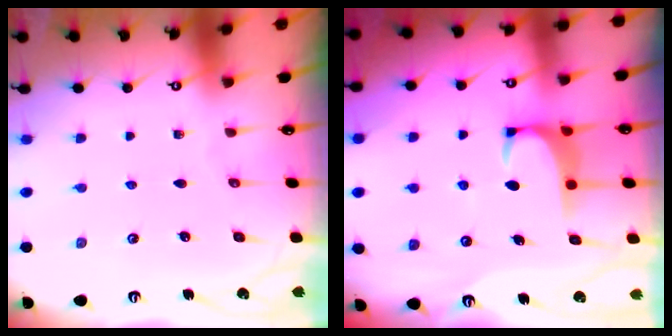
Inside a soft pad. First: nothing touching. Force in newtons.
{"total": 2.0, "press": 2.0, "slide": 0.3}